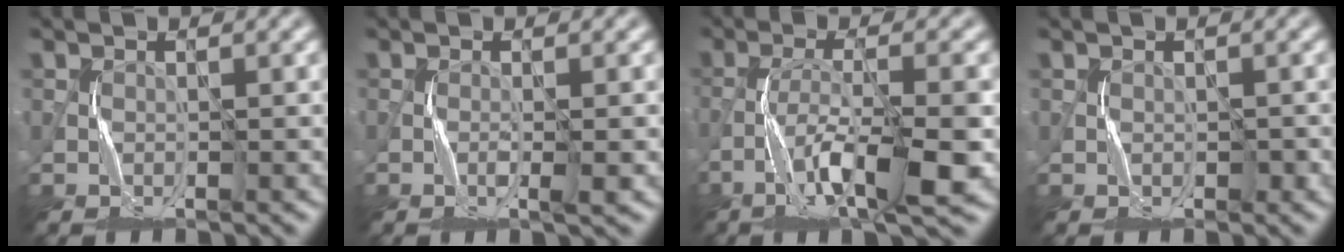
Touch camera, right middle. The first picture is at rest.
{"total": 1.5, "force": [-0.4, 0.0, 1.4], "torque": [-0.029, 0.003, -0.010]}
{"total": 7.9, "force": [-4.0, 1.5, 6.7], "torque": [-0.120, 0.003, -0.073]}
{"total": 0.6, "force": [-0.1, 0.5, 0.3], "torque": [-0.005, -0.001, -0.002]}